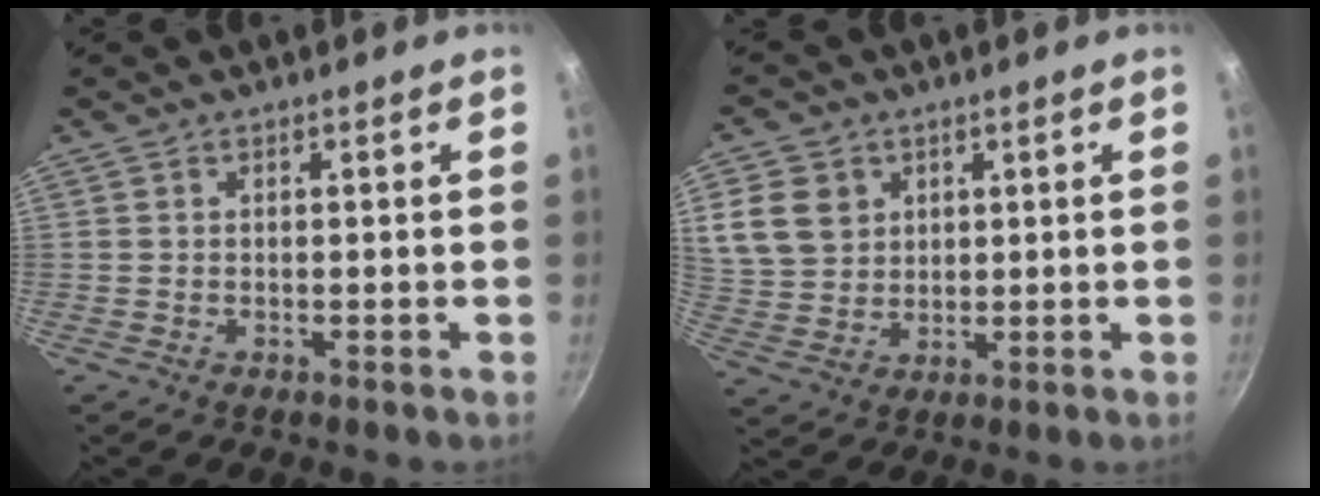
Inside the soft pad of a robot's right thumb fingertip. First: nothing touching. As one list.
[{"total": 9.5, "force": [3.1, 7.8, 4.4], "torque": [-0.058, -0.009, 0.069]}]